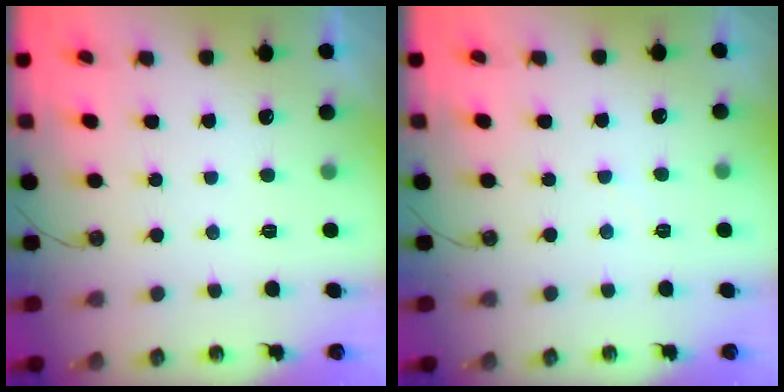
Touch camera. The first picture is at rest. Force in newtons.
{"total": 1.9, "press": 1.9, "slide": 0.3}